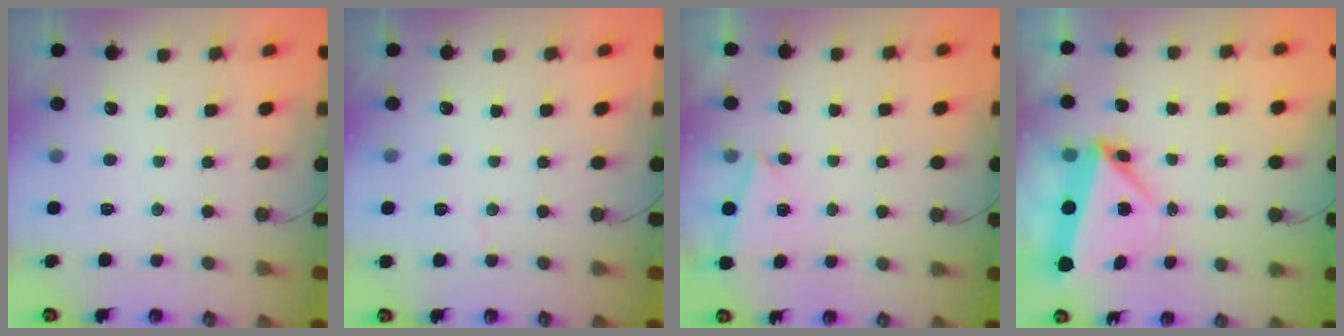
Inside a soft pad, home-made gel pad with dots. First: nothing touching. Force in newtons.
{"total": 3.9, "press": 3.2, "slide": 2.3}
{"total": 2.8, "press": 1.7, "slide": 2.2}
{"total": 9.3, "press": 5.8, "slide": 7.3}